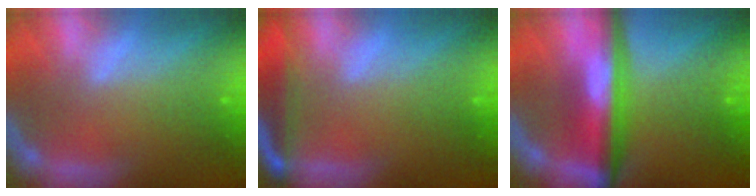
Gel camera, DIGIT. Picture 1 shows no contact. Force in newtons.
{"total": 5.0}
{"total": 7.6}